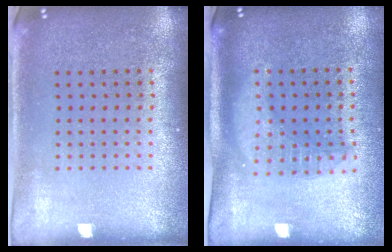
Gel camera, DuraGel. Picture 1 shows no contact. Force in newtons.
{"total": 1.8, "press": 1.5, "slide": 0.9}